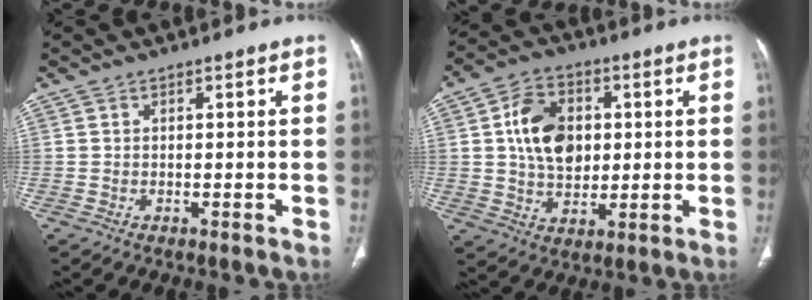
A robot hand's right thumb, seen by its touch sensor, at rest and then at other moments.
{"total": 12.2, "force": [2.0, 8.7, 8.3], "torque": [-0.116, -0.001, 0.035]}